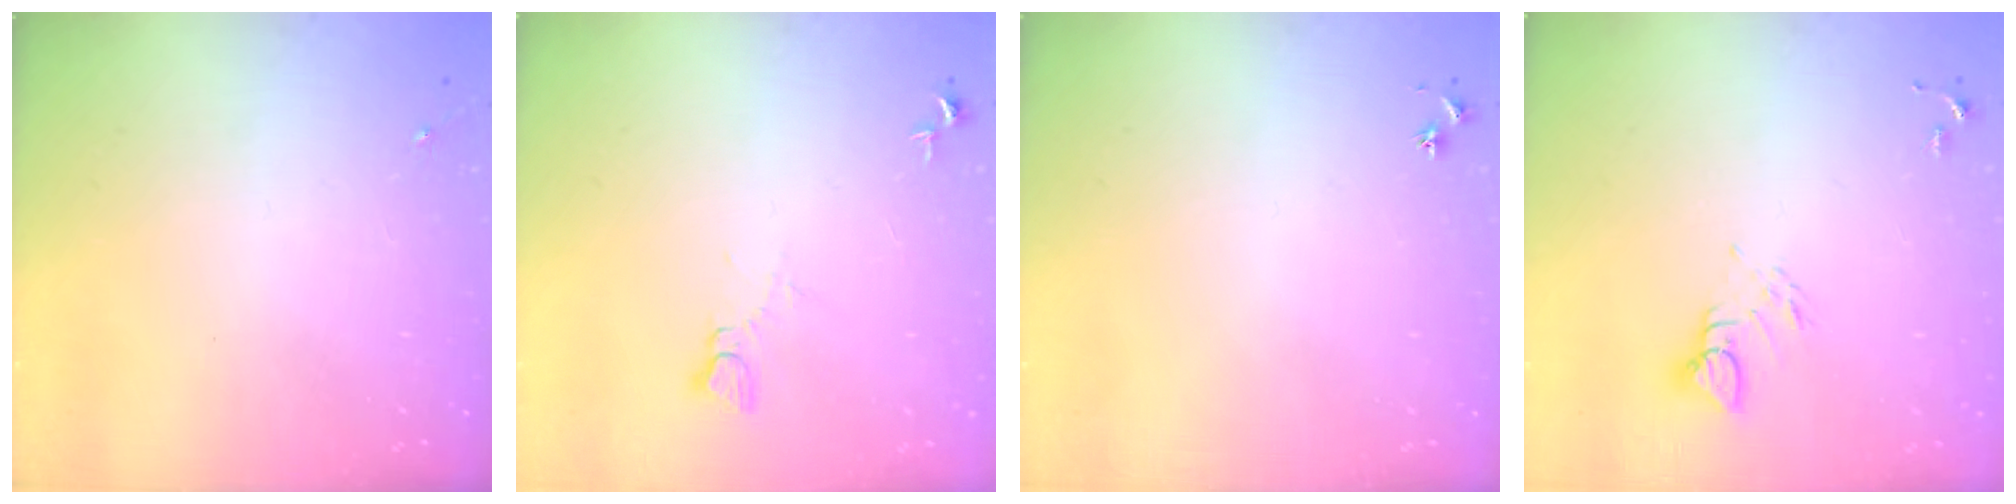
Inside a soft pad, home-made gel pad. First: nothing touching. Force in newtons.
{"total": 4.3, "press": 4.3, "slide": 0.4}
{"total": 2.5, "press": 2.5, "slide": 0.3}
{"total": 4.1, "press": 4.1, "slide": 0.2}